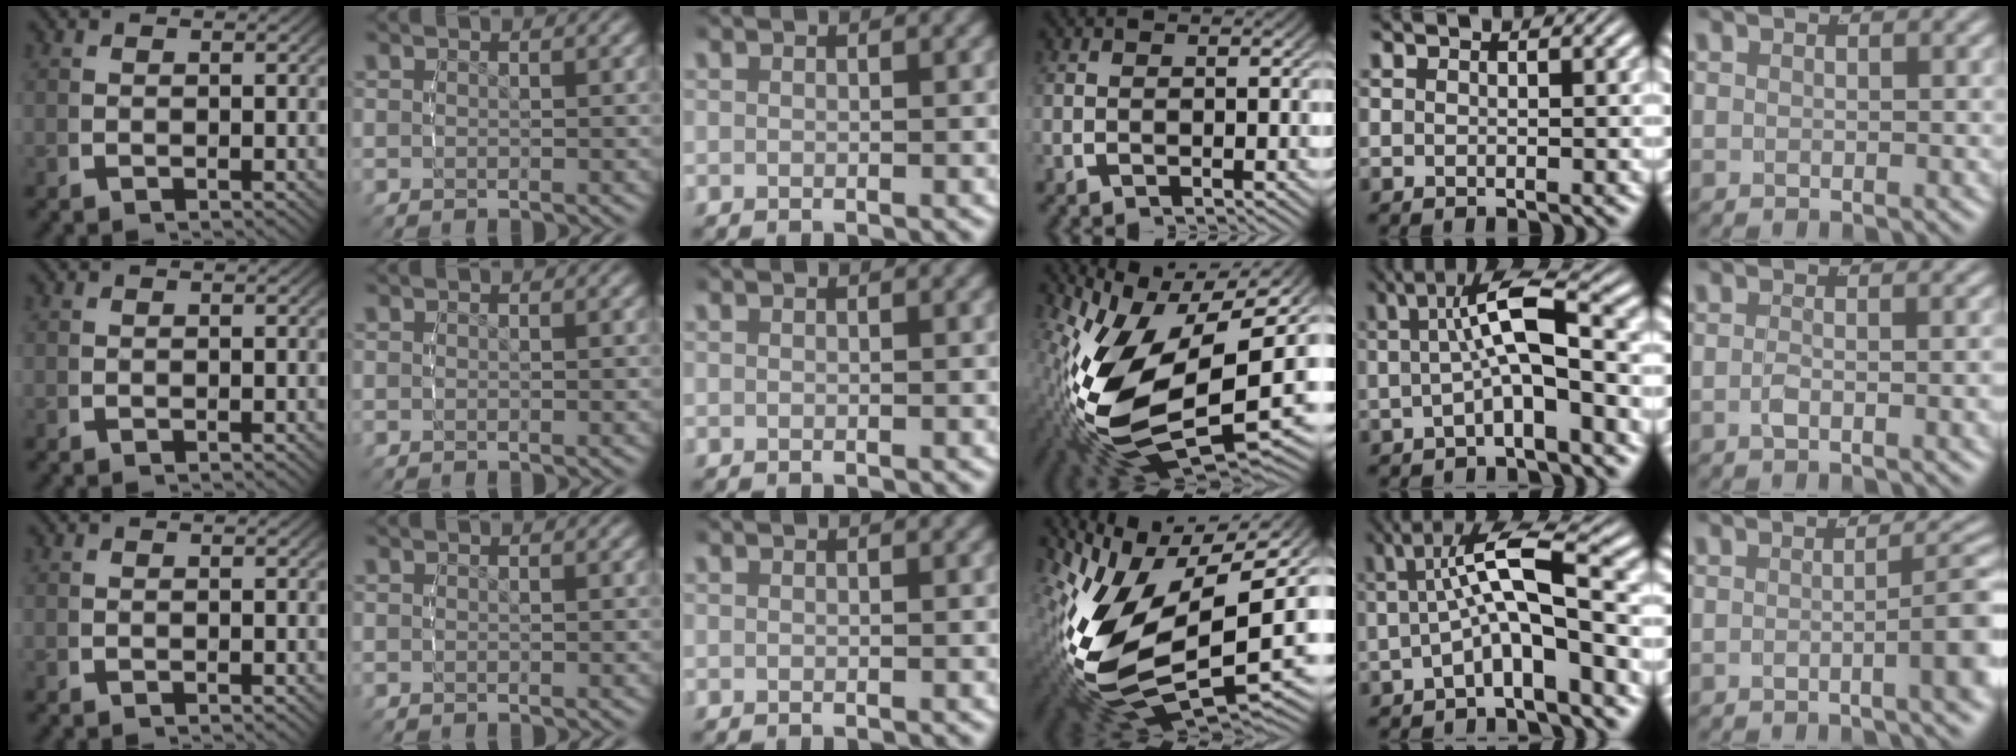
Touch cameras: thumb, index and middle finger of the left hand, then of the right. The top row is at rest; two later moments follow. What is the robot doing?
{"motion": "lift_and_place", "object": "button"}